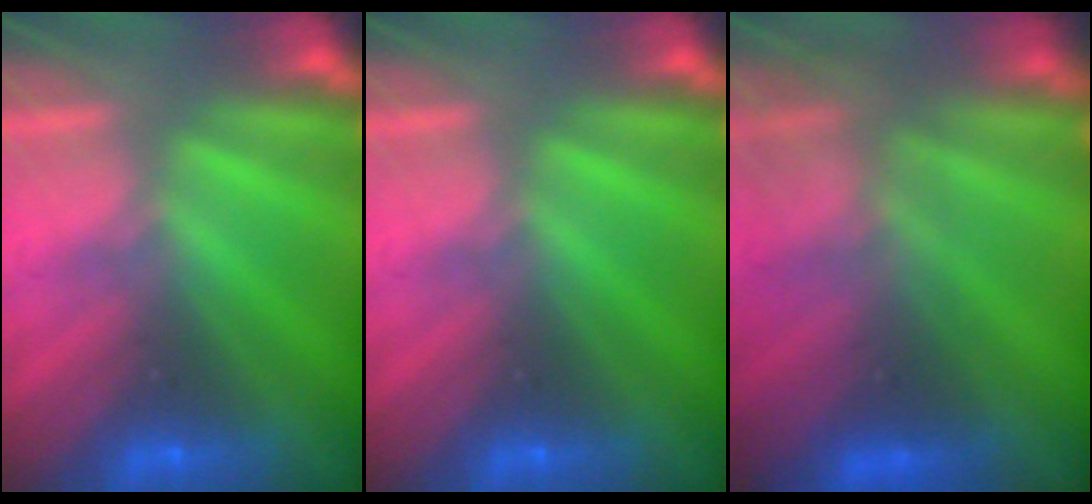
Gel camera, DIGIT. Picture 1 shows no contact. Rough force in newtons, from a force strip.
{"total": 0.0}
{"total": 3.9}